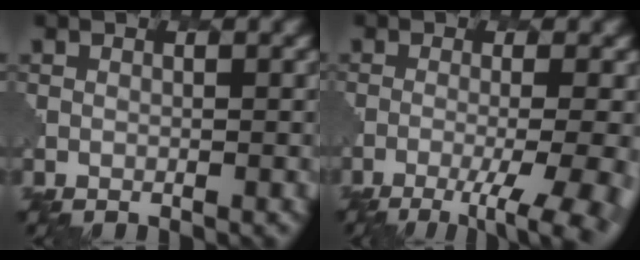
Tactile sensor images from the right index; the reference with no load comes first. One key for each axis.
{"total": 7.6, "fx": -3.1, "fy": 2.4, "fz": 6.5, "tx": -0.089, "ty": -0.011, "tz": -0.038}